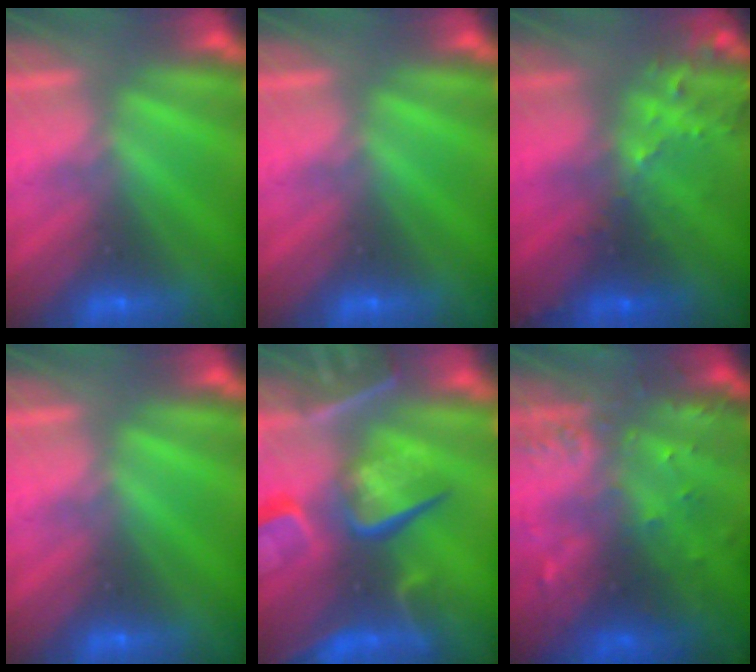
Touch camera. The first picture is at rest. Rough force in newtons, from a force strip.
{"total": 0.0}
{"total": 7.6}
{"total": 0.0}
{"total": 8.9}
{"total": 5.8}